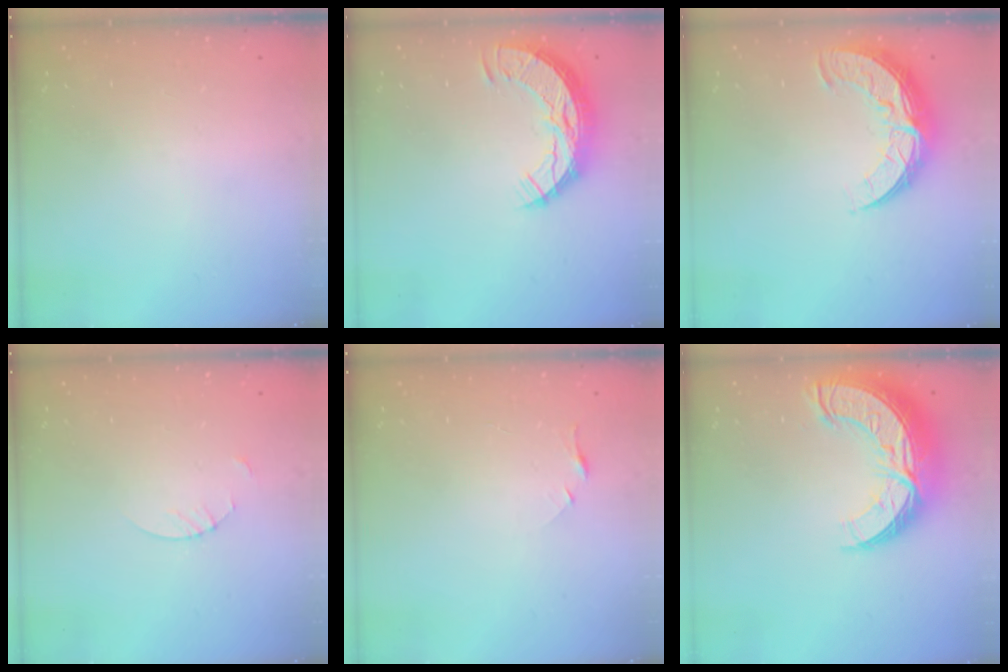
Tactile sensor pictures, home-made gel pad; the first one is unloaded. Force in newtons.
{"total": 10.6, "press": 10.5, "slide": 0.8}
{"total": 10.3, "press": 10.3, "slide": 0.7}
{"total": 1.8, "press": 1.8, "slide": 0.2}
{"total": 2.8, "press": 2.7, "slide": 0.4}
{"total": 17.2, "press": 17.1, "slide": 1.4}